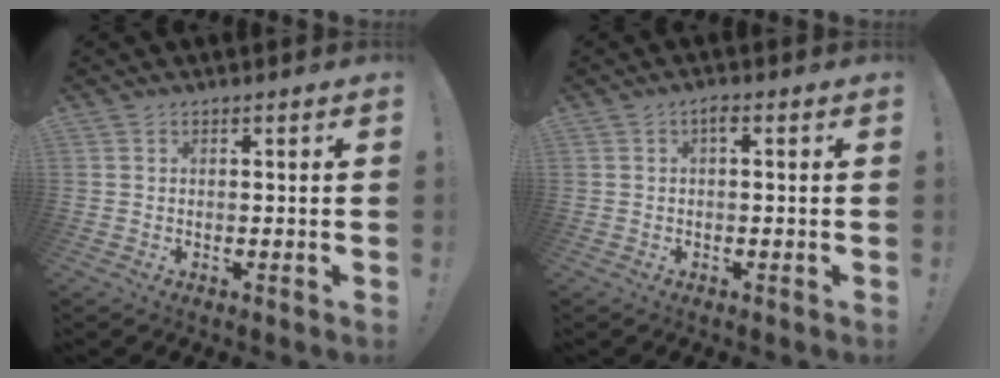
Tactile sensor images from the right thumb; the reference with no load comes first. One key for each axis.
{"total": 1.6, "fx": 0.2, "fy": 0.5, "fz": 1.5, "tx": -0.033, "ty": 0.006, "tz": 0.001}